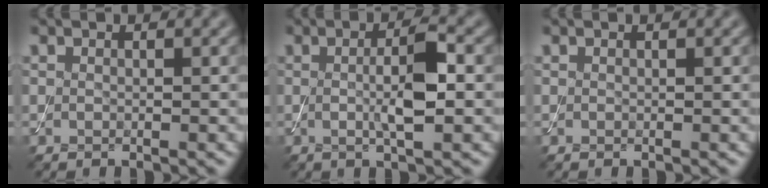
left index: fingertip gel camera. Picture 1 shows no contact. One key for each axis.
{"total": 4.2, "fx": 0.1, "fy": 0.8, "fz": 4.1, "tx": -0.075, "ty": 0.001, "tz": 0.001}
{"total": 0.0}